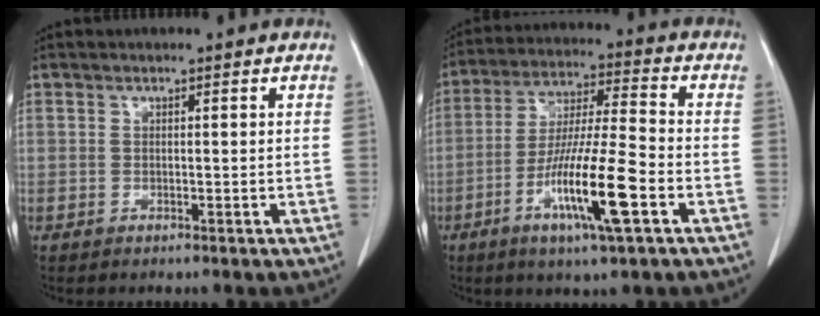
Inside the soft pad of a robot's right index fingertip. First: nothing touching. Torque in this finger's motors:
{"motor_torque": [1.83, -0.31, 1.04, 0.18]}